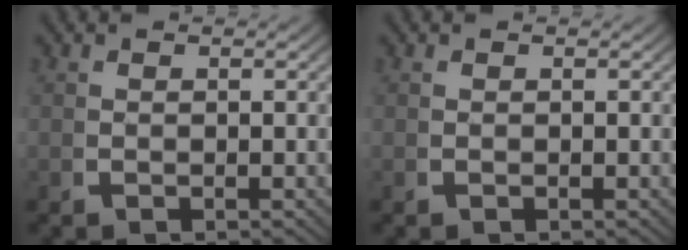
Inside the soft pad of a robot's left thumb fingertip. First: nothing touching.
{"total": 0.0}